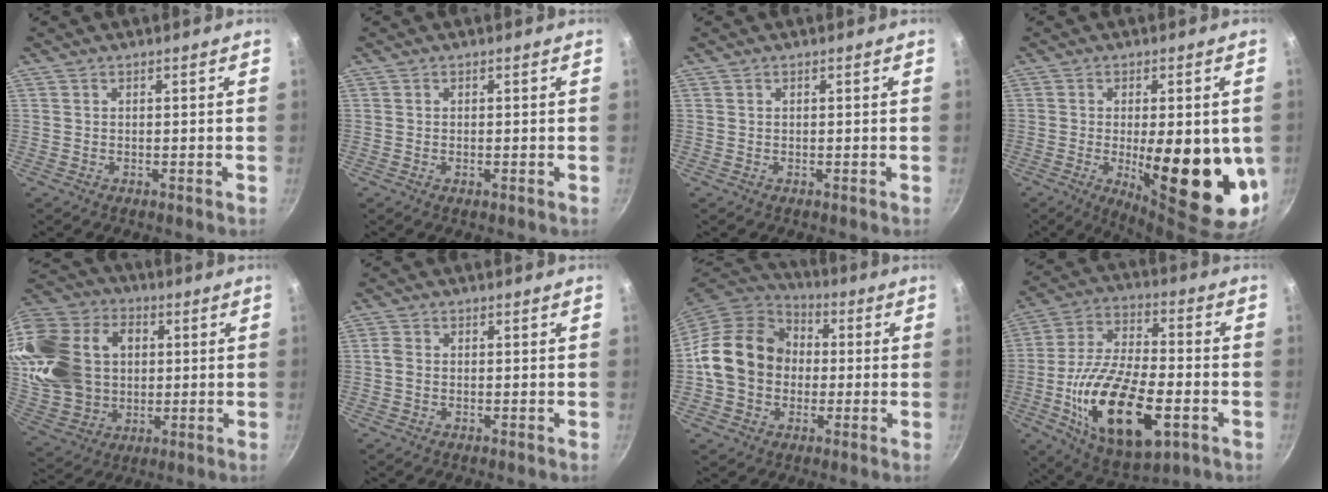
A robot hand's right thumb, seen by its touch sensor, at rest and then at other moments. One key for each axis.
{"total": 0.8, "fx": -0.2, "fy": 0.3, "fz": 0.7, "tx": -0.012, "ty": 0.001, "tz": -0.005}
{"total": 0.0}
{"total": 19.4, "fx": -2.5, "fy": 6.6, "fz": 18.0, "tx": -0.232, "ty": -0.023, "tz": -0.023}
{"total": 27.2, "fx": 3.9, "fy": 21.0, "fz": 17.0, "tx": -0.348, "ty": 0.024, "tz": 0.082}
{"total": 1.5, "fx": -0.3, "fy": 1.1, "fz": 0.9, "tx": -0.023, "ty": 0.005, "tz": -0.008}
{"total": 16.8, "fx": 0.0, "fy": 13.9, "fz": 9.4, "tx": -0.137, "ty": 0.033, "tz": -0.010}
{"total": 22.9, "fx": -6.8, "fy": 10.7, "fz": 19.1, "tx": -0.337, "ty": 0.018, "tz": -0.114}